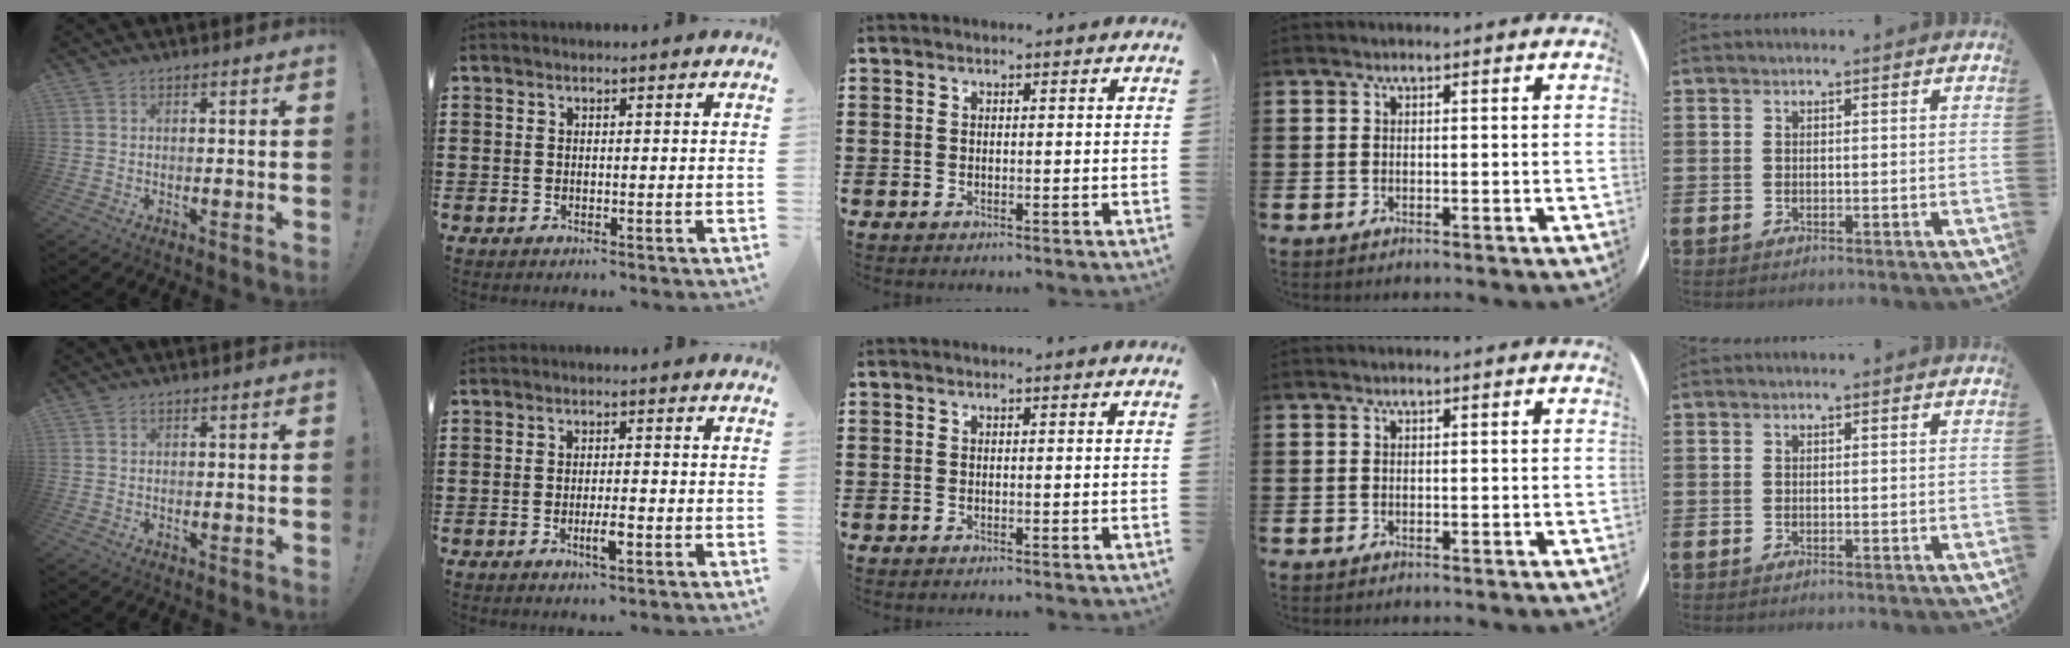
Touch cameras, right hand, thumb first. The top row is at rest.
{"index": {"total": 3.0, "force": [-1.2, 0.7, 2.7], "torque": [-0.053, 0.000, -0.024]}}